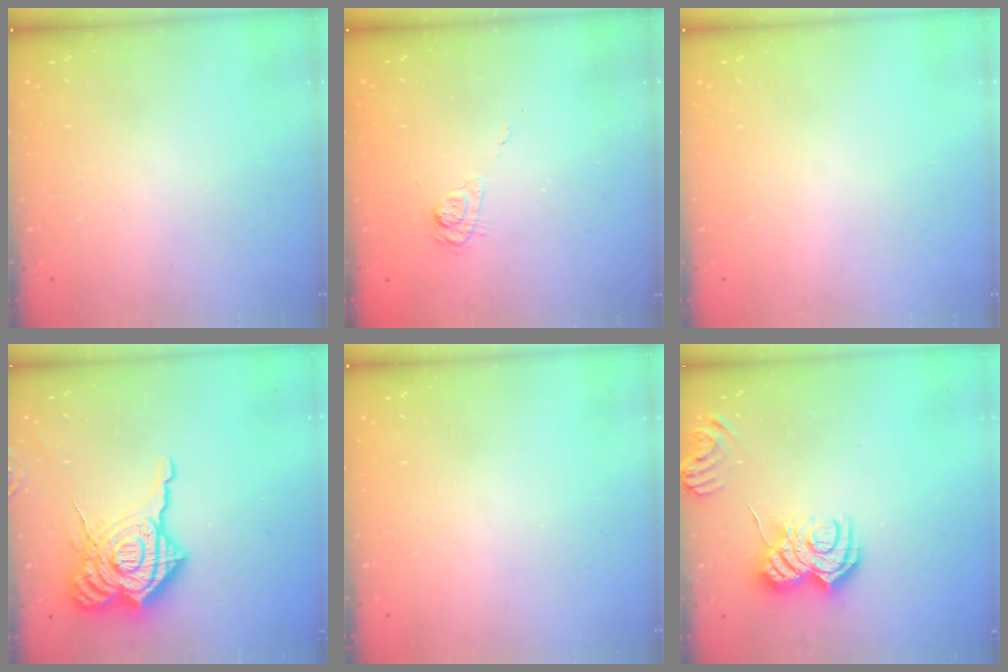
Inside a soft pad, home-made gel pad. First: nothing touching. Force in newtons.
{"total": 4.9, "press": 4.7, "slide": 1.6}
{"total": 0.0}
{"total": 23.6, "press": 23.4, "slide": 2.7}
{"total": 0.0}
{"total": 10.1, "press": 10.1, "slide": 0.9}